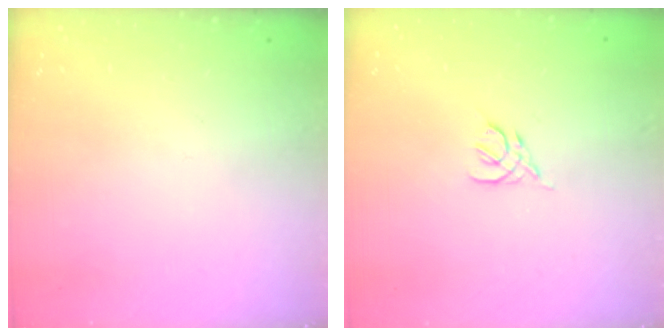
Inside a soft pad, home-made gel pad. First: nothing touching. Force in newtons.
{"total": 2.4, "press": 2.3, "slide": 0.6}